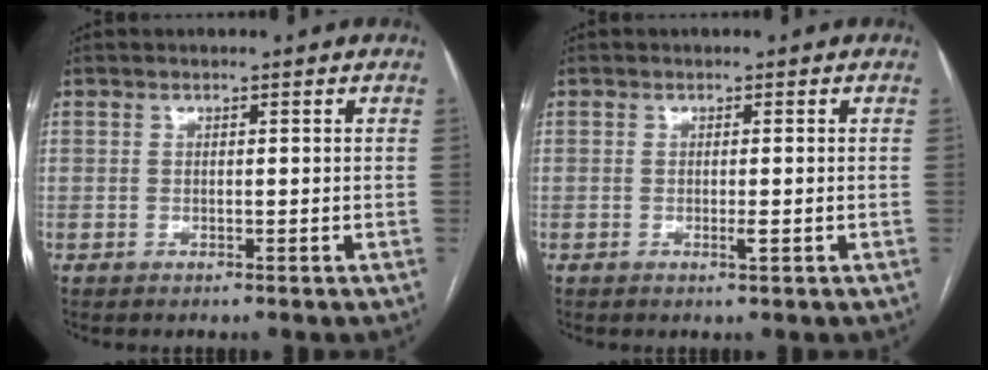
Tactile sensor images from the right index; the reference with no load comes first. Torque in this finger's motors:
{"motor_torque": [0.33, -0.06, -0.01, 0.04]}